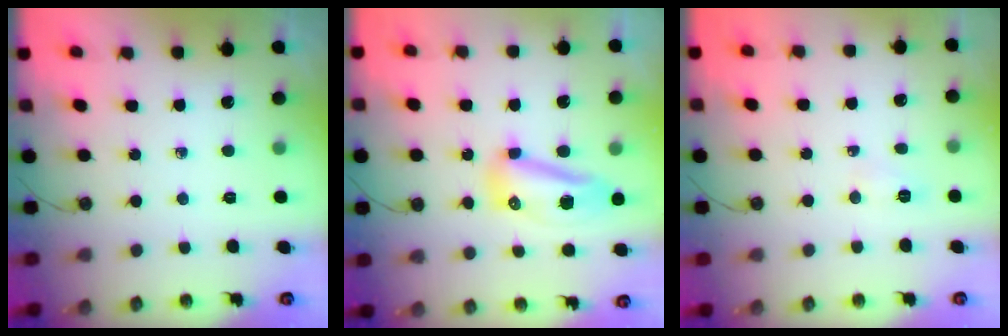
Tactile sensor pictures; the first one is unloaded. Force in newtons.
{"total": 10.0, "press": 9.9, "slide": 1.3}
{"total": 8.6, "press": 4.2, "slide": 7.6}